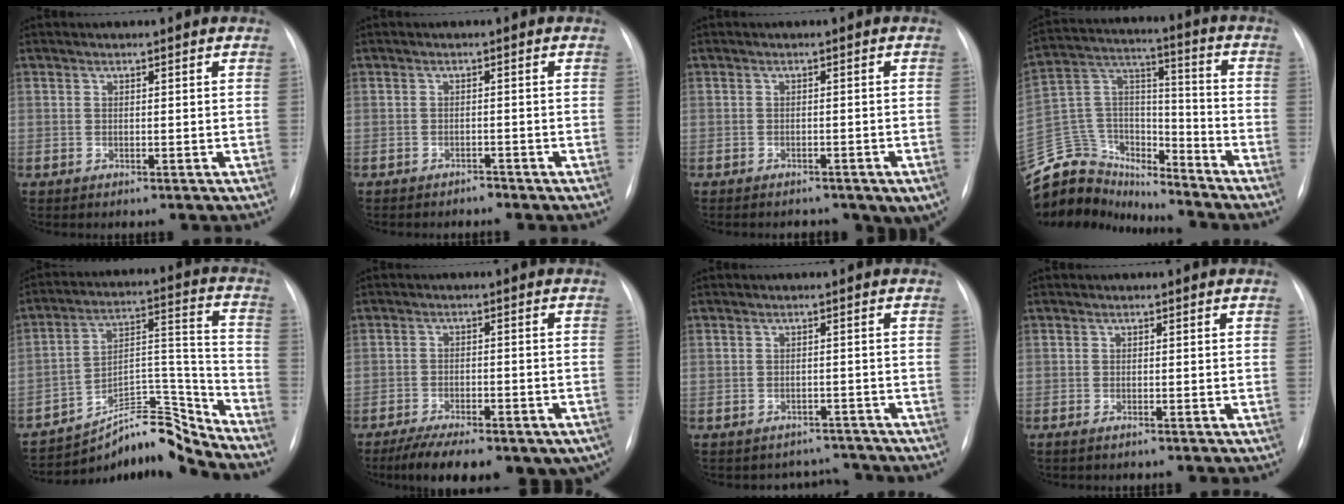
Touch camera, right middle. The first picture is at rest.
{"total": 1.1, "force": [-1.1, 0.3, 0.0], "torque": [0.002, 0.000, -0.018]}
{"total": 8.5, "force": [-6.1, 3.8, 4.6], "torque": [-0.052, 0.008, -0.071]}
{"total": 18.3, "force": [-17.1, 5.9, 2.8], "torque": [-0.065, 0.075, -0.289]}
{"total": 11.6, "force": [-11.4, 0.1, 1.7], "torque": [-0.014, 0.073, -0.198]}
{"total": 18.4, "force": [-13.2, 6.8, 10.9], "torque": [-0.146, -0.006, -0.175]}
{"total": 4.0, "force": [-3.6, 1.4, -0.9], "torque": [0.014, 0.017, -0.045]}
{"total": 0.8, "force": [-0.6, 0.0, 0.6], "torque": [-0.012, -0.002, -0.011]}